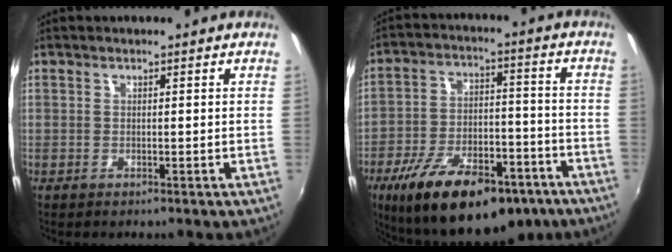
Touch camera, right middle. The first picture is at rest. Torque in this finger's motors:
{"motor_torque": [1.68, -0.46, 0.34, 0.21]}